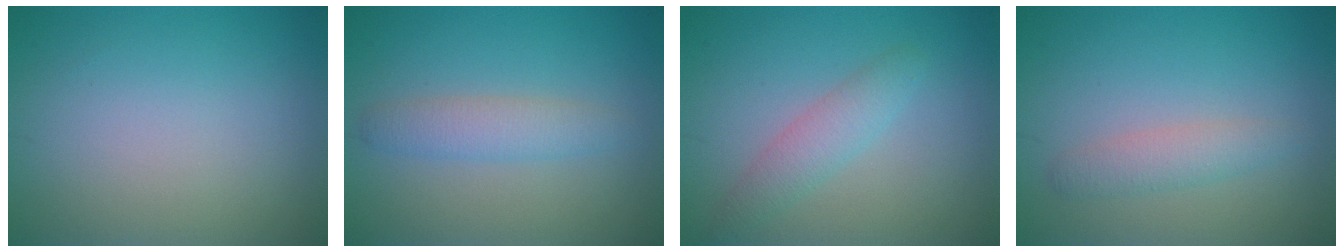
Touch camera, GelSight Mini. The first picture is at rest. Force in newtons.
{"total": 2.5, "press": 2.5, "slide": 0.2}
{"total": 2.4, "press": 2.4, "slide": 0.1}
{"total": 2.0, "press": 2.0, "slide": 0.1}